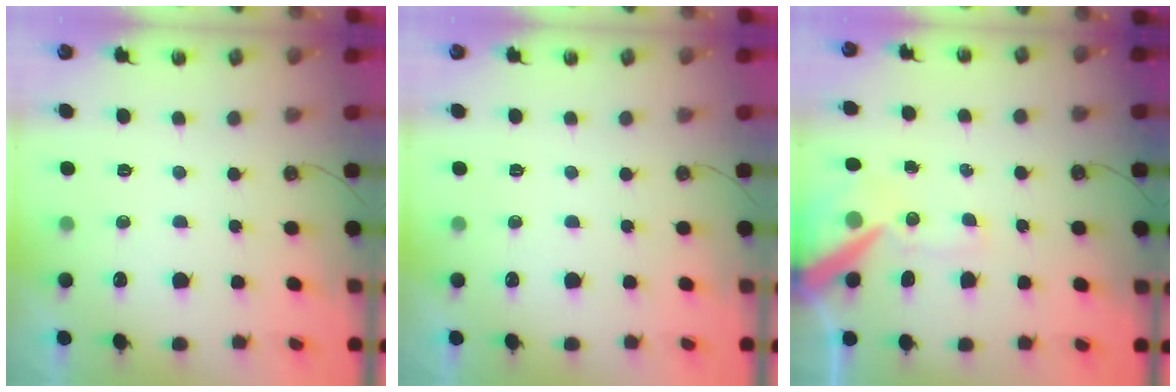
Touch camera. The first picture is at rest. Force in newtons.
{"total": 0.0}
{"total": 12.1, "press": 11.9, "slide": 2.1}